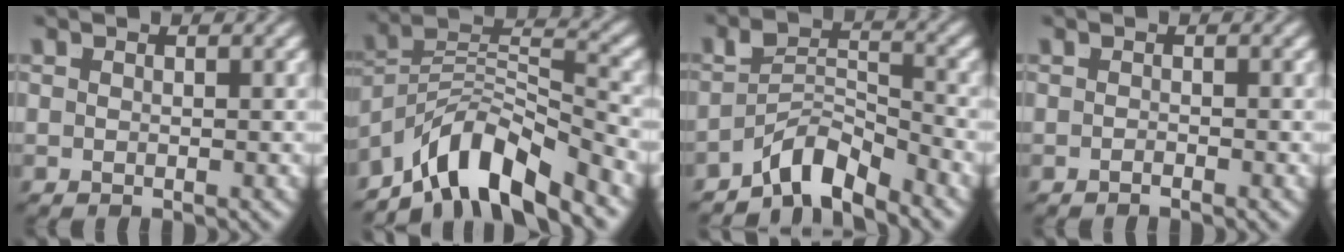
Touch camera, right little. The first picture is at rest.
{"total": 10.6, "force": [-4.9, 6.5, 6.7], "torque": [-0.107, -0.027, -0.075]}
{"total": 5.9, "force": [-4.6, 2.5, 2.9], "torque": [-0.036, -0.022, -0.070]}
{"total": 1.0, "force": [-0.7, -0.7, -0.2], "torque": [0.009, -0.006, -0.009]}